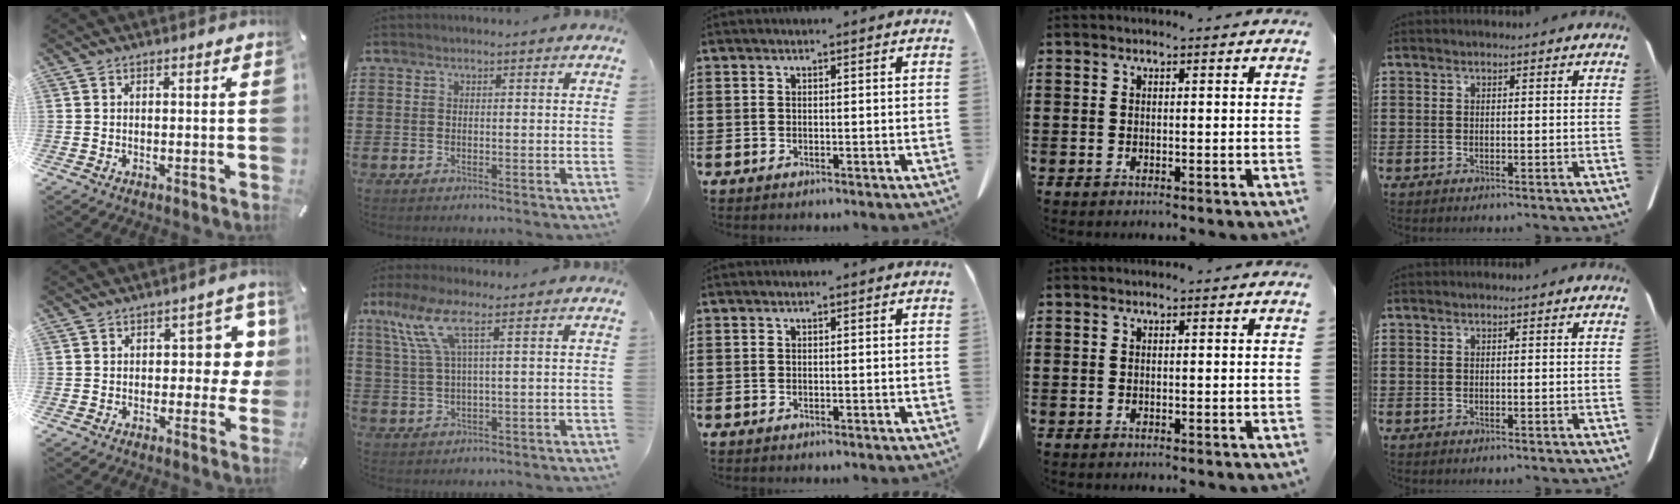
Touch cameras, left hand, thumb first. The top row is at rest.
{"thumb": {"total": 8.3, "force": [1.3, 4.9, 6.6], "torque": [-0.075, -0.001, 0.017]}, "index": {"total": 7.3, "force": [3.1, 1.1, 6.5], "torque": [-0.149, -0.003, 0.051]}}